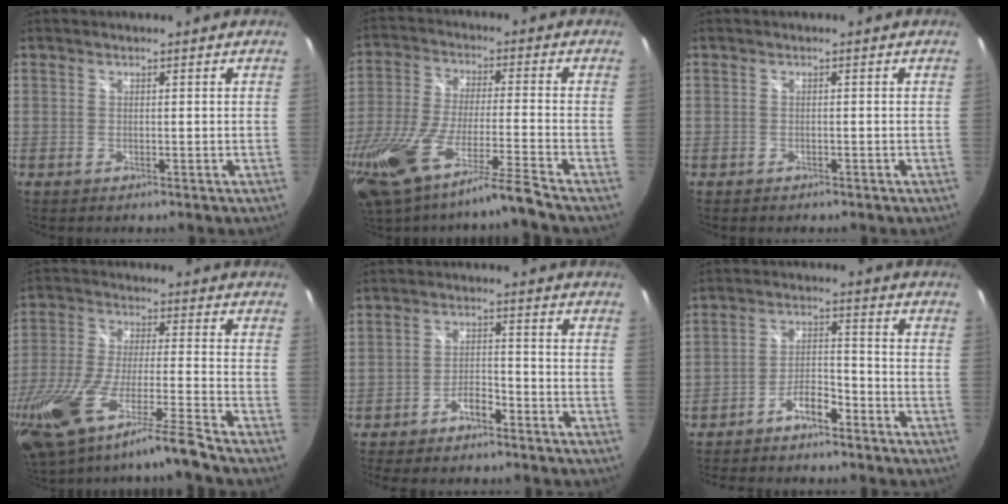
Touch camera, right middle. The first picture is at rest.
{"total": 19.7, "force": [-15.1, 0.3, 12.6], "torque": [-0.251, -0.060, -0.268]}
{"total": 1.3, "force": [-1.0, 0.6, 0.4], "torque": [-0.010, -0.002, -0.015]}
{"total": 19.5, "force": [-14.7, 0.3, 12.8], "torque": [-0.249, -0.059, -0.259]}
{"total": 6.5, "force": [-5.3, 2.0, 3.3], "torque": [-0.076, 0.008, -0.090]}
{"total": 7.5, "force": [-6.1, 2.0, 3.9], "torque": [-0.084, 0.022, -0.105]}